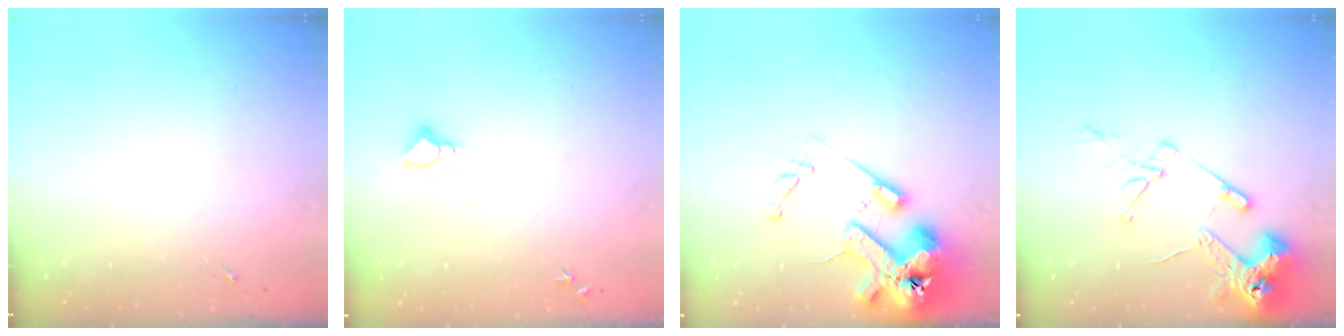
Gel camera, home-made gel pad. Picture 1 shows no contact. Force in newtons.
{"total": 3.9, "press": 3.9, "slide": 0.2}
{"total": 17.7, "press": 17.6, "slide": 2.4}
{"total": 14.1, "press": 13.9, "slide": 2.0}